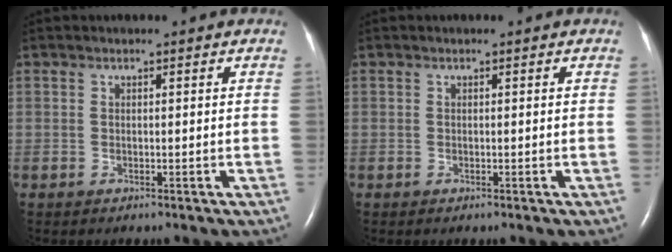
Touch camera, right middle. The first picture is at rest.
{"total": 0.0}